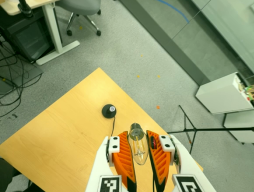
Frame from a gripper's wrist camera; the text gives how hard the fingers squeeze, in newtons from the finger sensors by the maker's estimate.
{"total": 19.4, "left": 22.1, "right": 16.7}